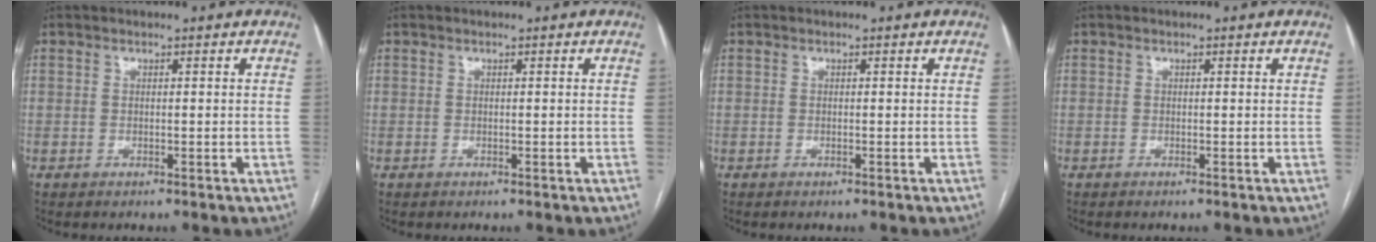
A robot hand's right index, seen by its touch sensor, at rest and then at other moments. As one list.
[{"total": 0.0}, {"total": 0.0}, {"total": 0.0}]